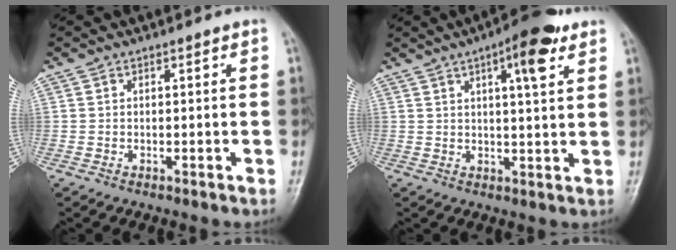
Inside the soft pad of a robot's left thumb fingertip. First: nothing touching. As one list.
[{"total": 9.2, "force": [4.7, 2.4, 7.5], "torque": [-0.097, -0.012, 0.063]}]